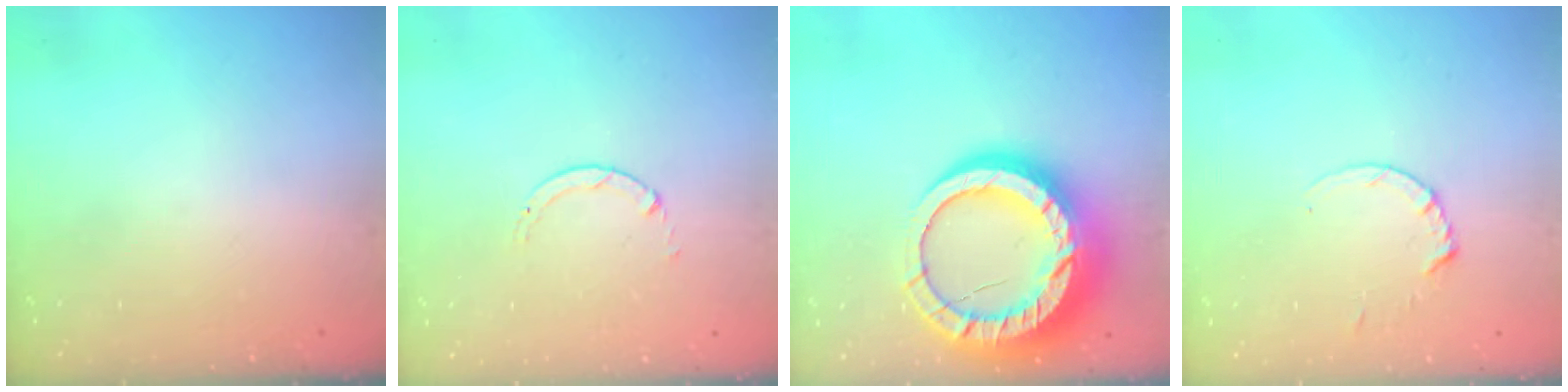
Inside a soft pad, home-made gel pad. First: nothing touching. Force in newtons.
{"total": 0.7, "press": 0.7, "slide": 0.1}
{"total": 23.7, "press": 23.7, "slide": 2.1}
{"total": 1.8, "press": 1.7, "slide": 0.2}